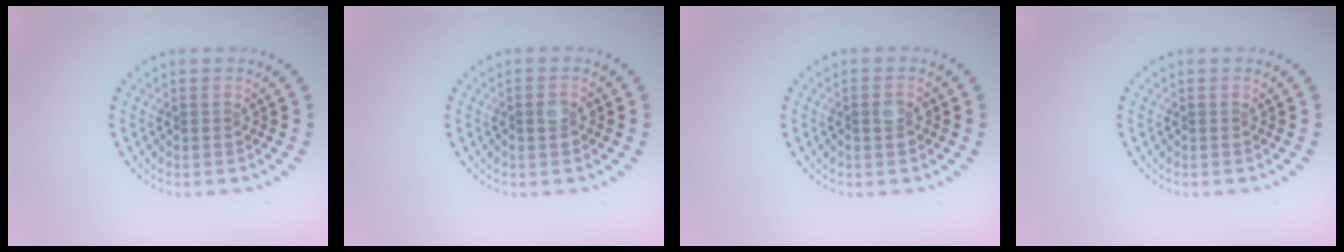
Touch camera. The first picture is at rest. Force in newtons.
{"total": 1.4, "press": 1.3, "slide": 0.5}
{"total": 1.4, "press": 1.3, "slide": 0.5}
{"total": 0.0}